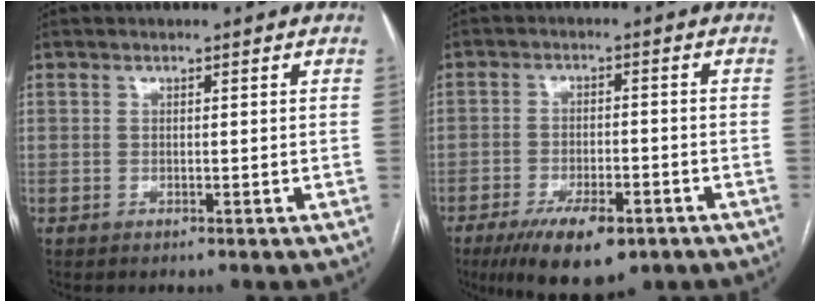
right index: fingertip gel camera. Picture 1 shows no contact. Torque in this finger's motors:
{"motor_torque": [0.45, -0.32, 0.61, 0.12]}